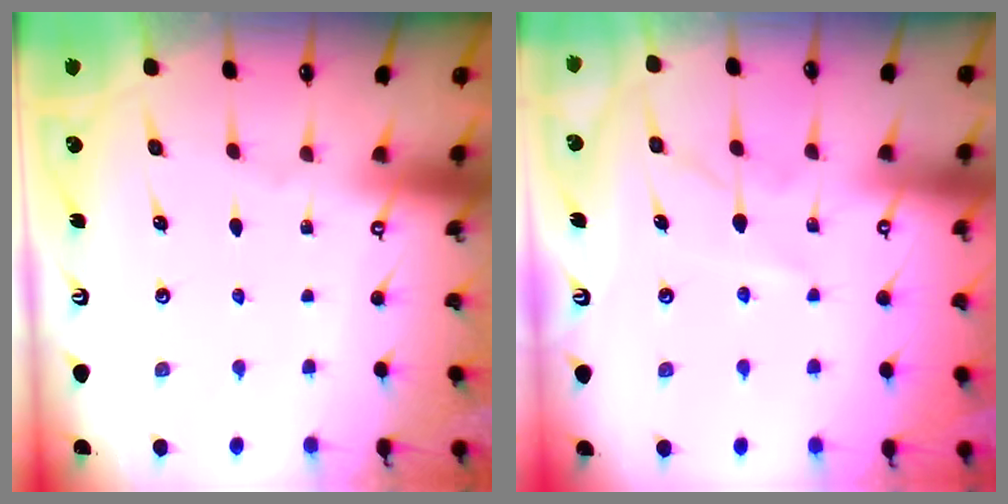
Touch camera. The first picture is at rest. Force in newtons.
{"total": 6.9, "press": 6.8, "slide": 0.7}